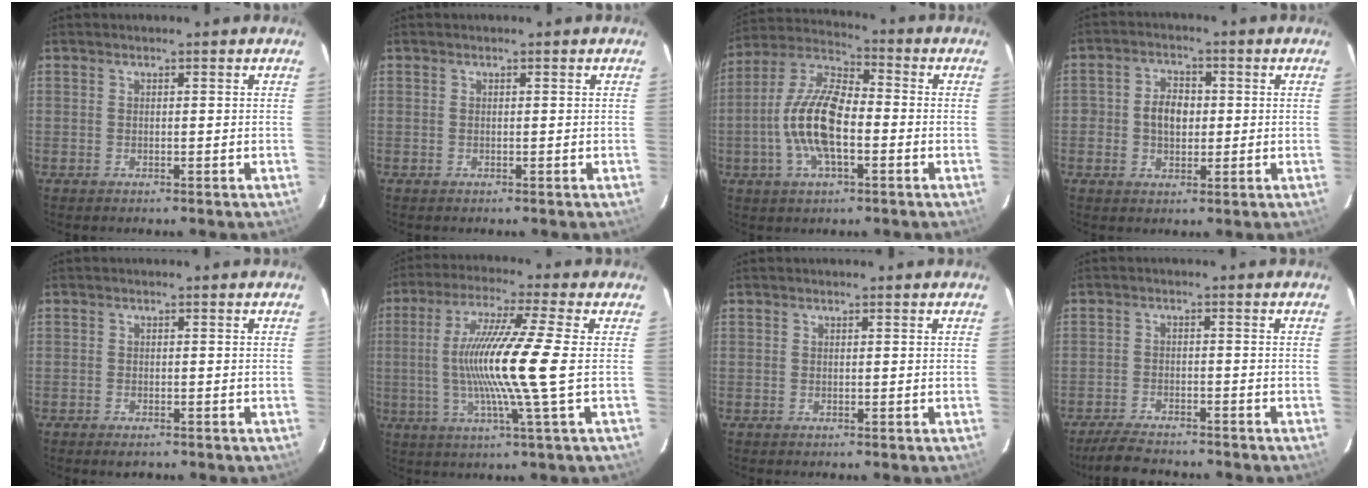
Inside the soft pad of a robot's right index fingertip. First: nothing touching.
{"total": 0.0}
{"total": 14.0, "force": [-3.0, 5.7, 12.4], "torque": [-0.258, 0.007, -0.064]}
{"total": 5.4, "force": [-0.2, 4.2, 3.4], "torque": [-0.065, 0.013, -0.001]}
{"total": 2.1, "force": [-1.6, 0.9, 0.9], "torque": [-0.024, -0.003, -0.028]}
{"total": 14.2, "force": [-0.9, -1.9, 14.1], "torque": [-0.261, -0.007, -0.020]}
{"total": 0.0}
{"total": 7.8, "force": [-7.0, 1.8, 2.9], "torque": [-0.082, -0.011, -0.114]}